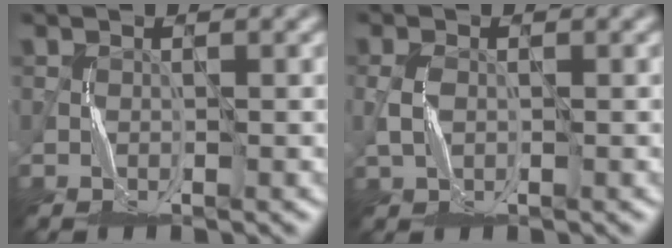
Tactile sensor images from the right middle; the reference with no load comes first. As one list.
[{"total": 1.4, "force": [-0.3, 0.9, 1.0], "torque": [-0.027, 0.001, -0.003]}]